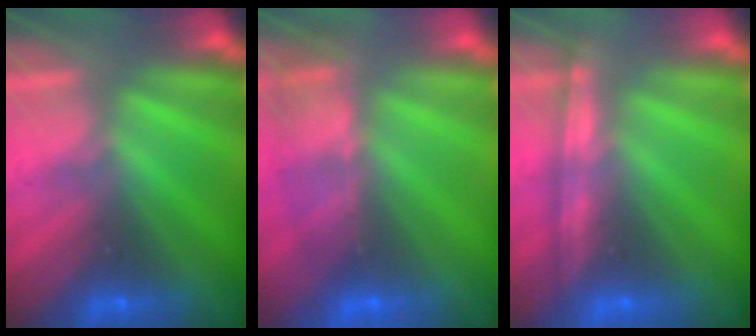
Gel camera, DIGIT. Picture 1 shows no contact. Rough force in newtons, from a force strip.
{"total": 10.1}
{"total": 1.2}